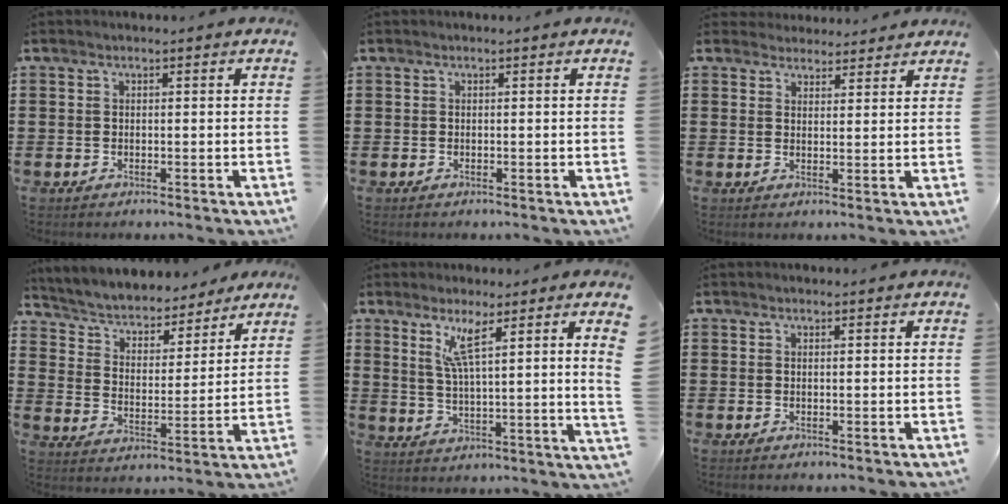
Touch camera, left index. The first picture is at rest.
{"total": 0.0}
{"total": 2.9, "force": [2.8, 0.7, -0.2], "torque": [-0.005, -0.004, 0.055]}
{"total": 4.2, "force": [4.0, 1.1, 0.9], "torque": [-0.041, -0.029, 0.061]}
{"total": 7.3, "force": [5.0, 0.0, 5.3], "torque": [-0.105, -0.018, 0.082]}
{"total": 0.6, "force": [0.6, 0.0, 0.2], "torque": [-0.005, -0.001, 0.011]}